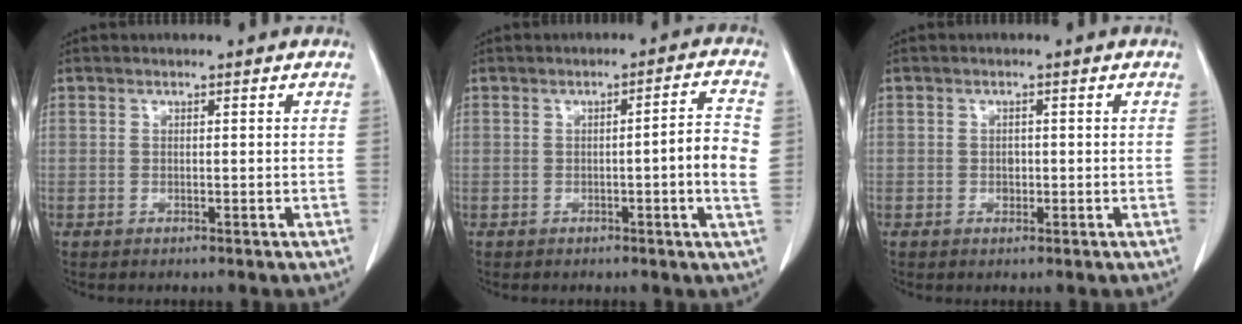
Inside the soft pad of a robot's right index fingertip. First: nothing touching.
{"total": 6.1, "force": [-0.5, -0.2, 6.1], "torque": [-0.080, 0.003, -0.010]}
{"total": 1.2, "force": [-0.2, 0.9, 0.7], "torque": [-0.011, 0.002, -0.001]}